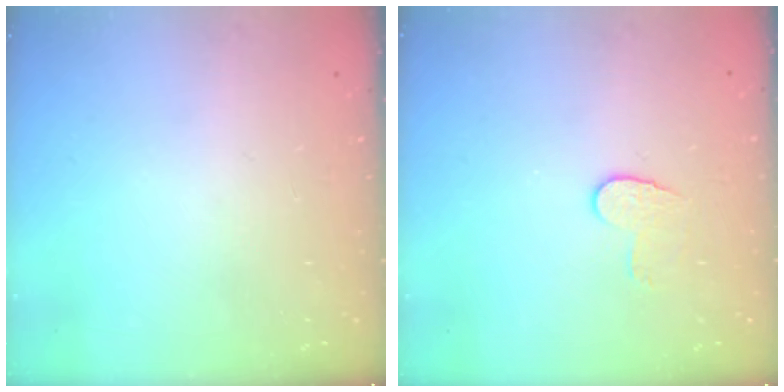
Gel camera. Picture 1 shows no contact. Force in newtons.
{"total": 6.1, "press": 6.1, "slide": 0.5}